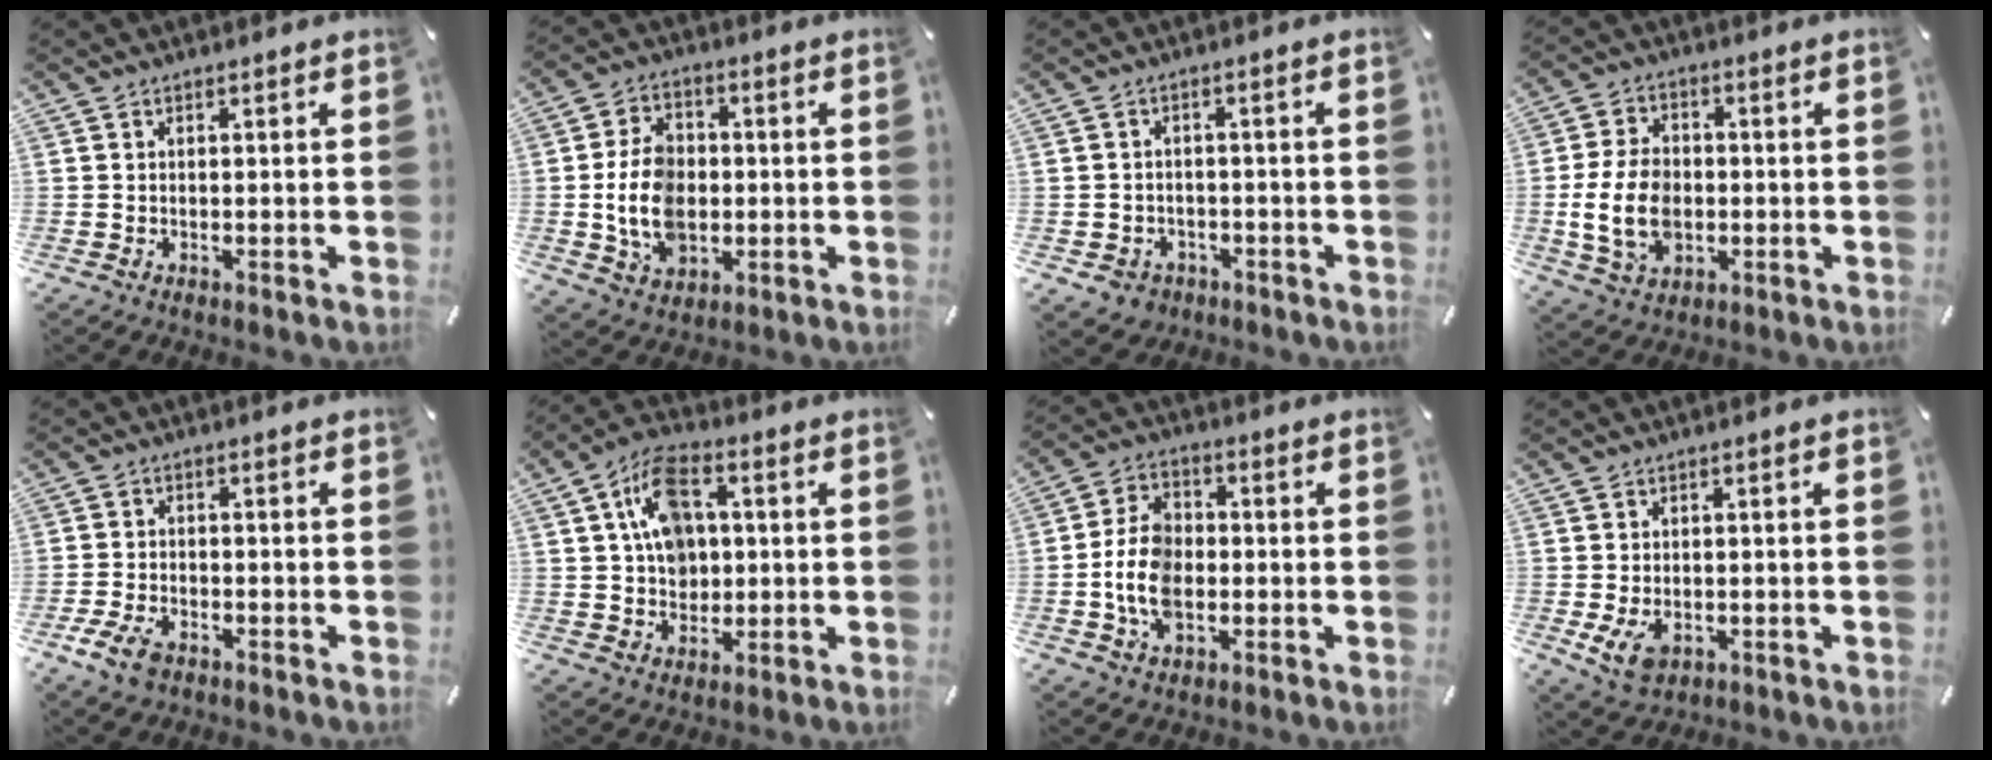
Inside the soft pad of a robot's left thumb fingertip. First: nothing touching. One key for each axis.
{"total": 12.2, "fx": -0.8, "fy": 9.2, "fz": 8.0, "tx": -0.168, "ty": 0.012, "tz": -0.014}
{"total": 4.4, "fx": -2.1, "fy": 3.7, "fz": 1.2, "tx": -0.026, "ty": 0.014, "tz": -0.038}
{"total": 12.6, "fx": -1.6, "fy": 9.2, "fz": 8.5, "tx": -0.181, "ty": 0.002, "tz": -0.027}
{"total": 5.9, "fx": -3.4, "fy": 3.3, "fz": 3.5, "tx": -0.092, "ty": 0.009, "tz": -0.071}
{"total": 11.3, "fx": 2.6, "fy": 8.7, "fz": 6.7, "tx": -0.122, "ty": 0.006, "tz": 0.049}
{"total": 10.7, "fx": -1.8, "fy": 7.7, "fz": 7.1, "tx": -0.162, "ty": 0.013, "tz": -0.031}
{"total": 4.5, "fx": -1.3, "fy": 3.2, "fz": 2.9, "tx": -0.060, "ty": -0.003, "tz": -0.026}